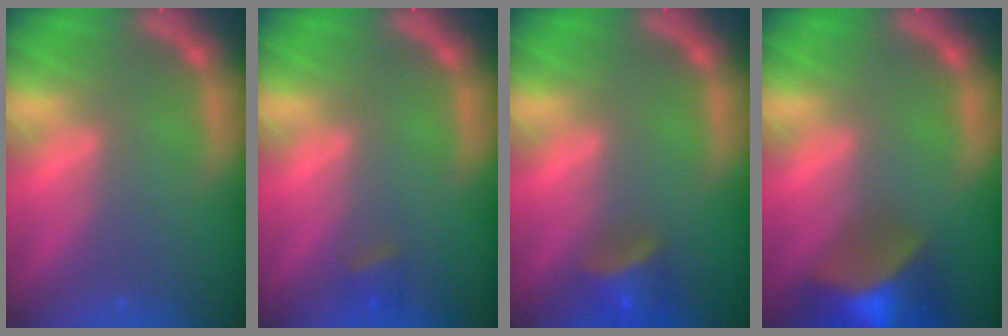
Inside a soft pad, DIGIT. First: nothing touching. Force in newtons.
{"total": 1.4}
{"total": 4.0}
{"total": 9.9}